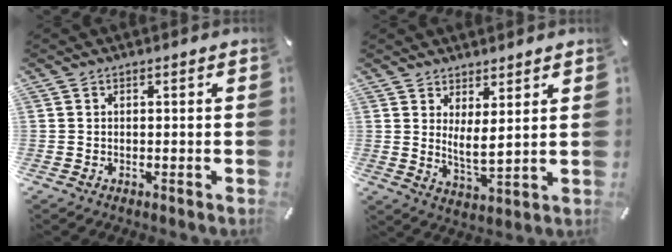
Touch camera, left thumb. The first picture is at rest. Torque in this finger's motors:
{"motor_torque": [0.33, -0.16, 0.42, -0.54, 0.06]}